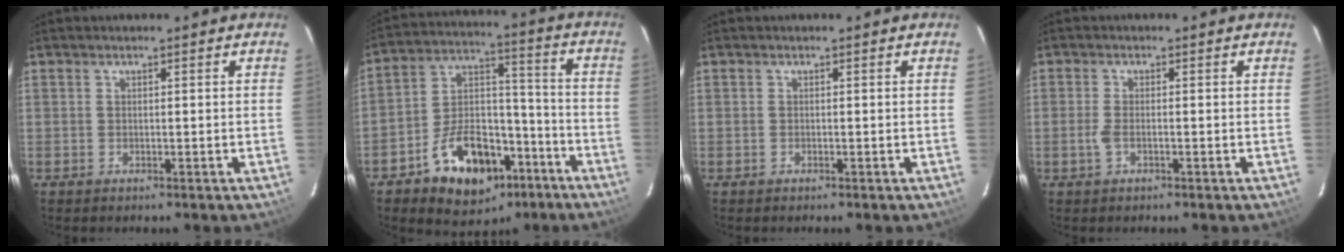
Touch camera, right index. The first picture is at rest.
{"total": 17.0, "force": [-9.6, 10.6, 9.2], "torque": [-0.175, 0.041, -0.133]}
{"total": 0.0}
{"total": 2.2, "force": [-0.8, 0.7, 1.9], "torque": [-0.046, -0.001, -0.016]}